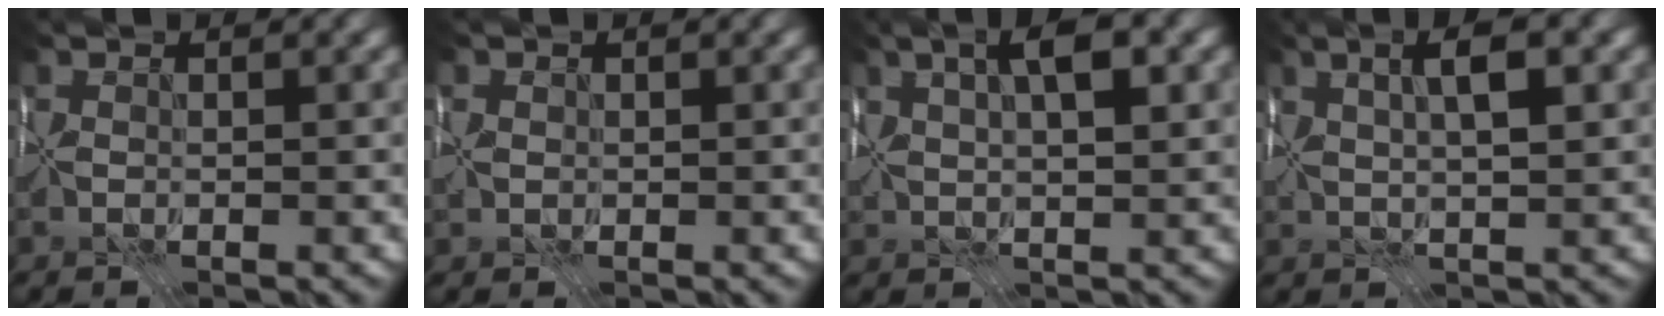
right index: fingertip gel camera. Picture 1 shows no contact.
{"total": 1.3, "force": [0.2, 1.3, 0.2], "torque": [-0.006, 0.000, 0.002]}
{"total": 5.3, "force": [2.0, 2.0, 4.5], "torque": [-0.081, 0.007, 0.031]}
{"total": 4.3, "force": [1.5, 1.2, 3.9], "torque": [-0.075, 0.007, 0.023]}